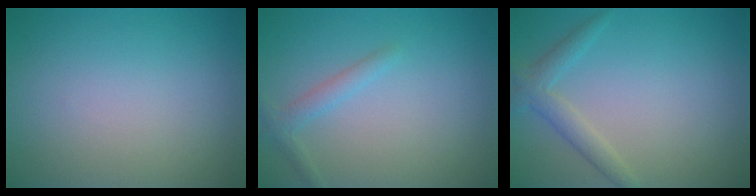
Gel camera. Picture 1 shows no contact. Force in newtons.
{"total": 1.6, "press": 1.6, "slide": 0.1}
{"total": 2.2, "press": 2.2, "slide": 0.1}